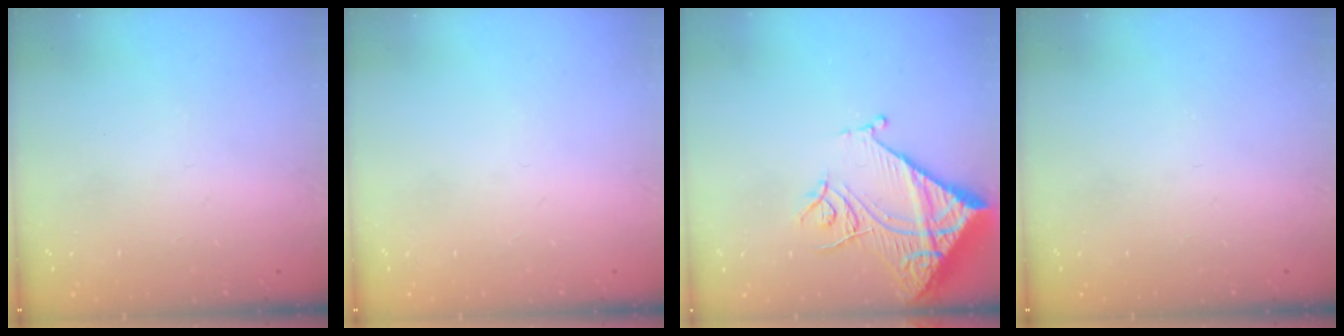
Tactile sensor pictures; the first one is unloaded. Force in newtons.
{"total": 0.0}
{"total": 15.5, "press": 15.3, "slide": 1.9}
{"total": 0.0}